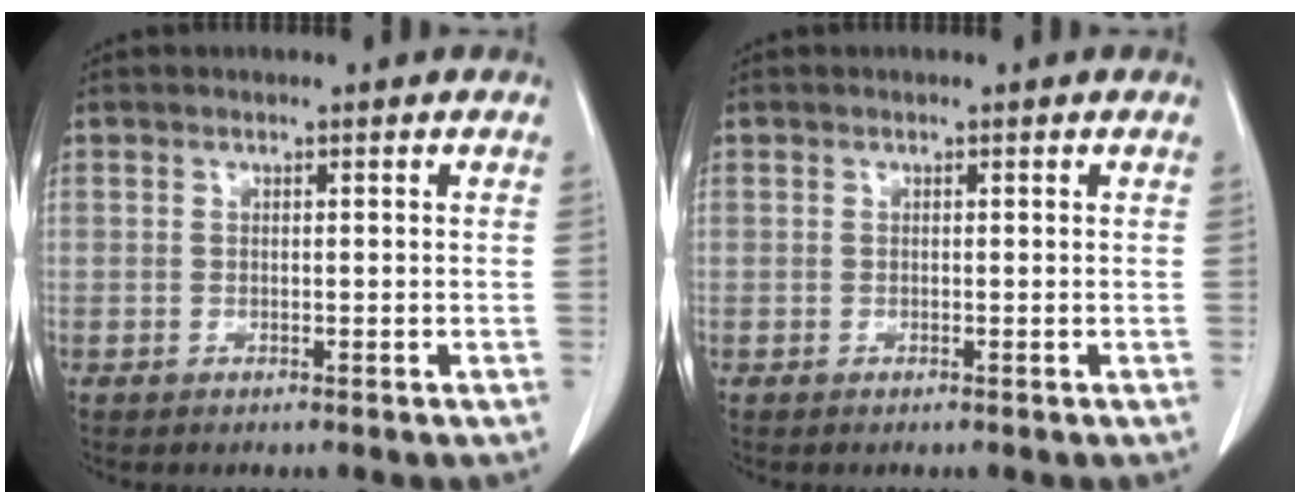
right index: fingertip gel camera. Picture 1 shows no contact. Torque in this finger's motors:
{"motor_torque": [-0.17, 0.16, -0.20, -0.08]}